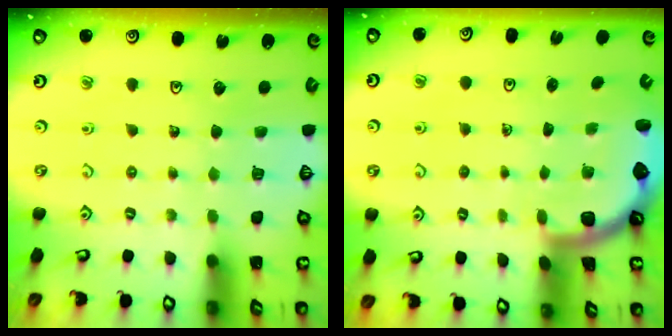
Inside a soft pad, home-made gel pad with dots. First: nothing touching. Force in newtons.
{"total": 1.6, "press": 1.6, "slide": 0.1}